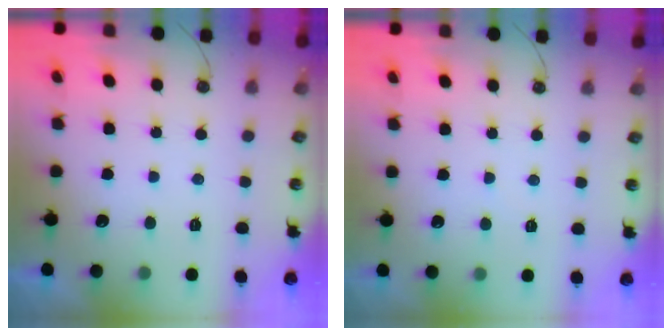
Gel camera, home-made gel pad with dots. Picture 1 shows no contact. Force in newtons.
{"total": 2.5, "press": 2.4, "slide": 0.4}